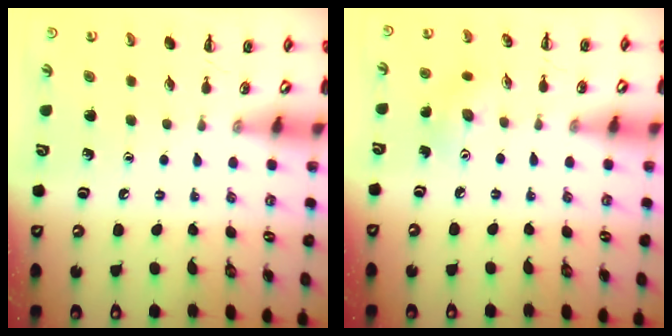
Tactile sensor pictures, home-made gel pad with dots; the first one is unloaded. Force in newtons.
{"total": 4.8, "press": 4.6, "slide": 1.1}